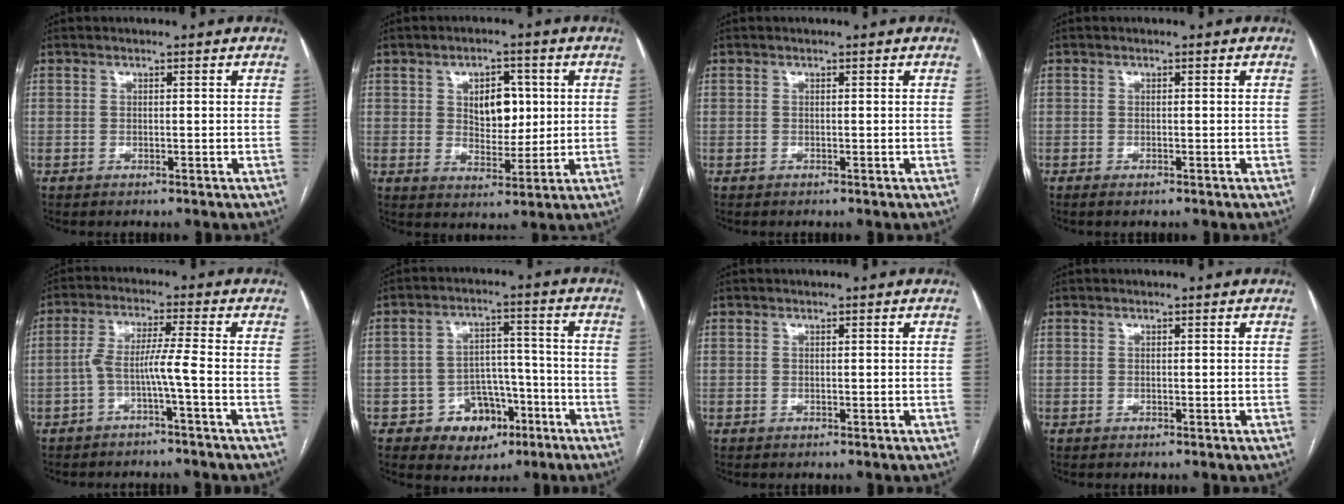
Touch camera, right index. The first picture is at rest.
{"total": 6.7, "force": [1.6, 4.0, 5.2], "torque": [-0.073, 0.007, 0.033]}
{"total": 0.0}
{"total": 1.0, "force": [-0.7, 0.3, 0.7], "torque": [-0.013, -0.001, -0.008]}
{"total": 5.2, "force": [-2.1, -0.8, 4.7], "torque": [-0.089, 0.018, -0.038]}
{"total": 8.1, "force": [-3.9, 6.4, 3.0], "torque": [-0.030, 0.029, -0.049]}
{"total": 0.0}
{"total": 0.0}